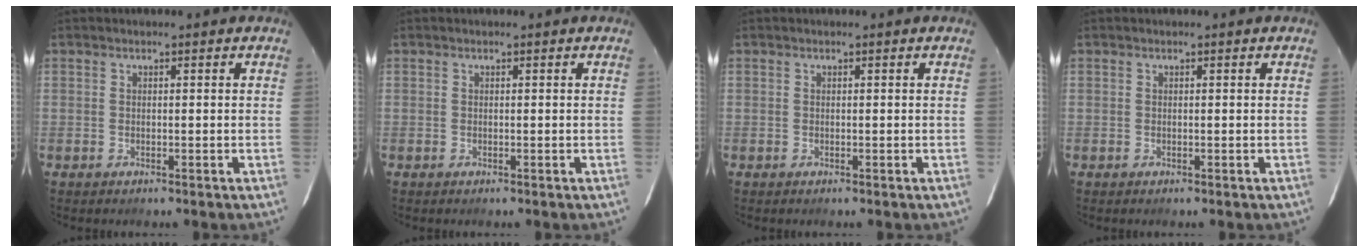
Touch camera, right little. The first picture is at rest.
{"total": 0.0}
{"total": 0.0}
{"total": 0.0}